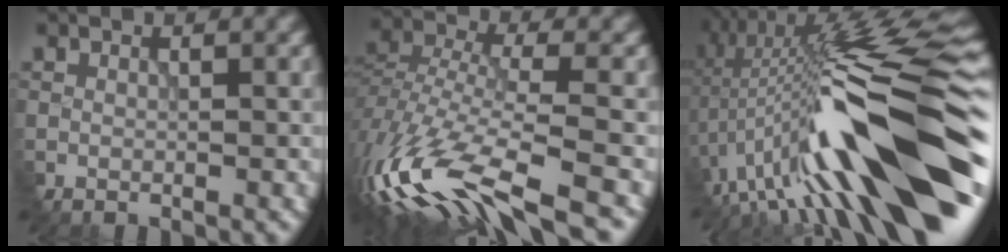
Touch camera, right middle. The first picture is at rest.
{"total": 12.2, "force": [-7.3, 4.1, 8.9], "torque": [-0.210, -0.002, -0.121]}
{"total": 16.3, "force": [-3.5, 3.2, 15.6], "torque": [-0.234, 0.035, -0.061]}